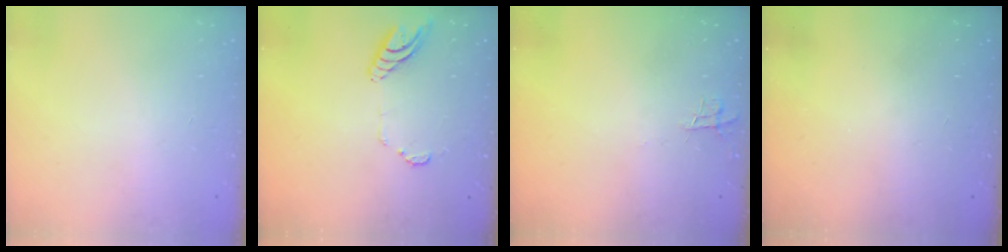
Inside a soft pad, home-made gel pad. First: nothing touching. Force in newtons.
{"total": 9.6, "press": 9.6, "slide": 1.2}
{"total": 4.8, "press": 4.8, "slide": 0.4}
{"total": 0.0}